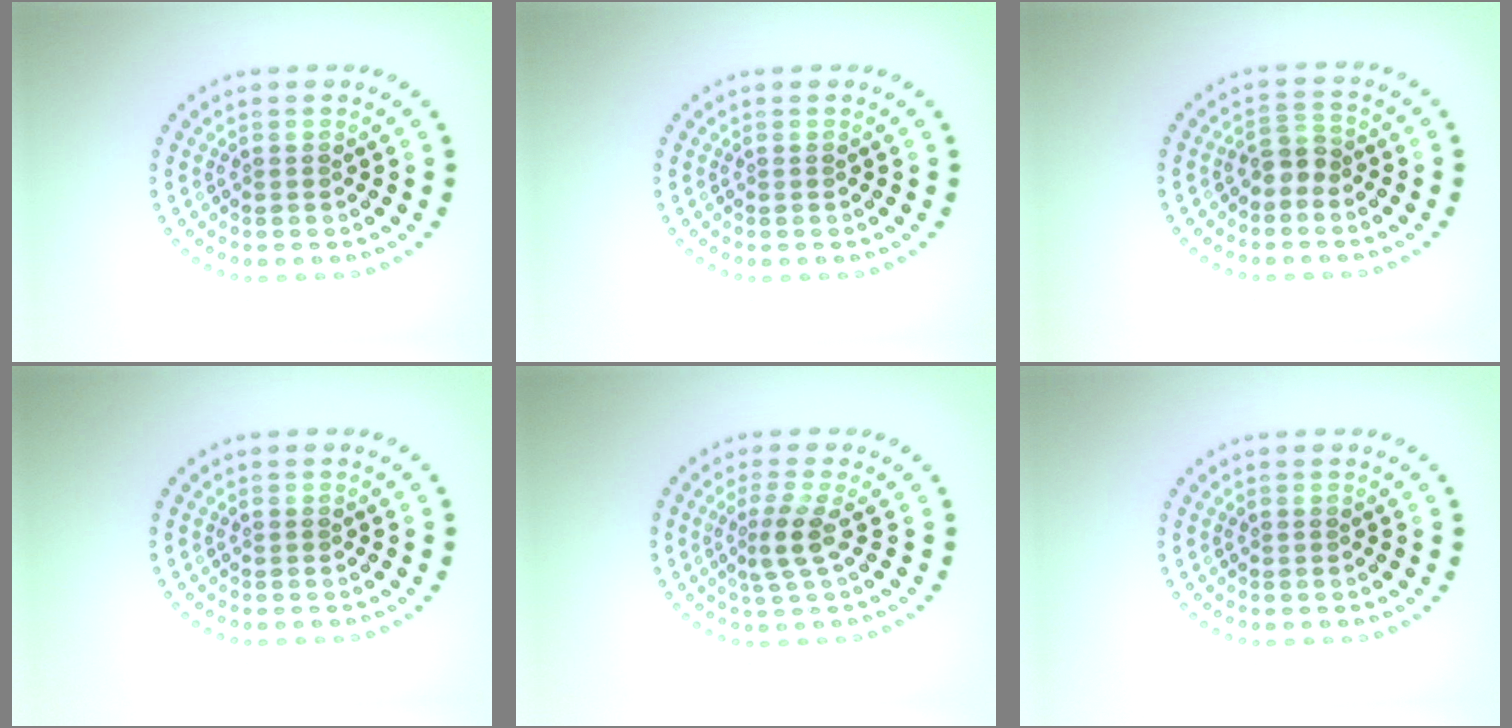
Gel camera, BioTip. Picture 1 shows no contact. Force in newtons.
{"total": 0.0}
{"total": 1.9, "press": 1.5, "slide": 1.0}
{"total": 0.0}
{"total": 2.4, "press": 1.8, "slide": 1.6}
{"total": 0.0}